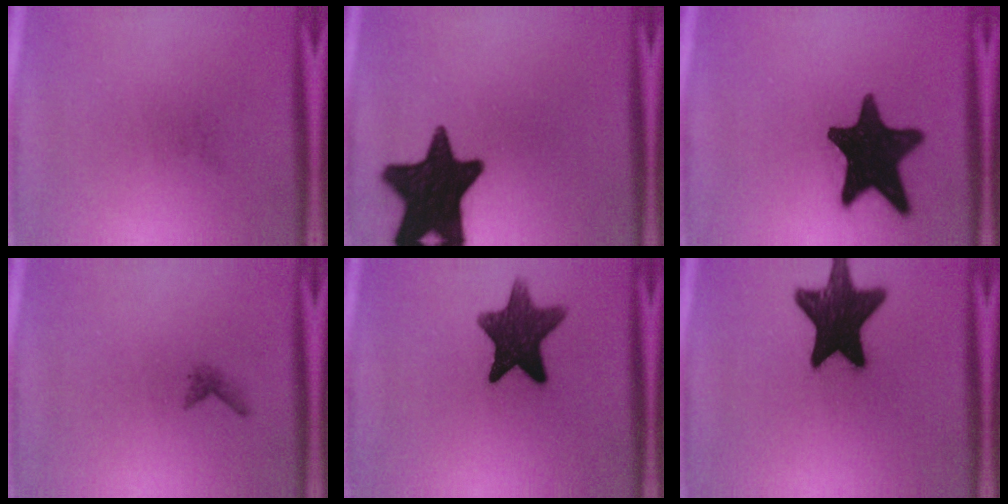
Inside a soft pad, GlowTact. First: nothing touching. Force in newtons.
{"total": 18.4}
{"total": 17.2}
{"total": 0.9}
{"total": 12.5}
{"total": 17.5}